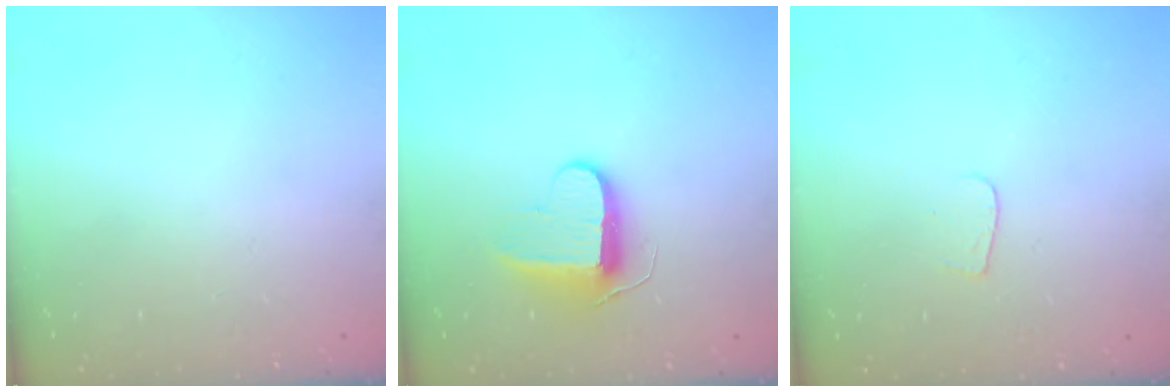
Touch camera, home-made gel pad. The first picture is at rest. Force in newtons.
{"total": 9.5, "press": 9.5, "slide": 0.6}
{"total": 3.5, "press": 3.5, "slide": 0.3}